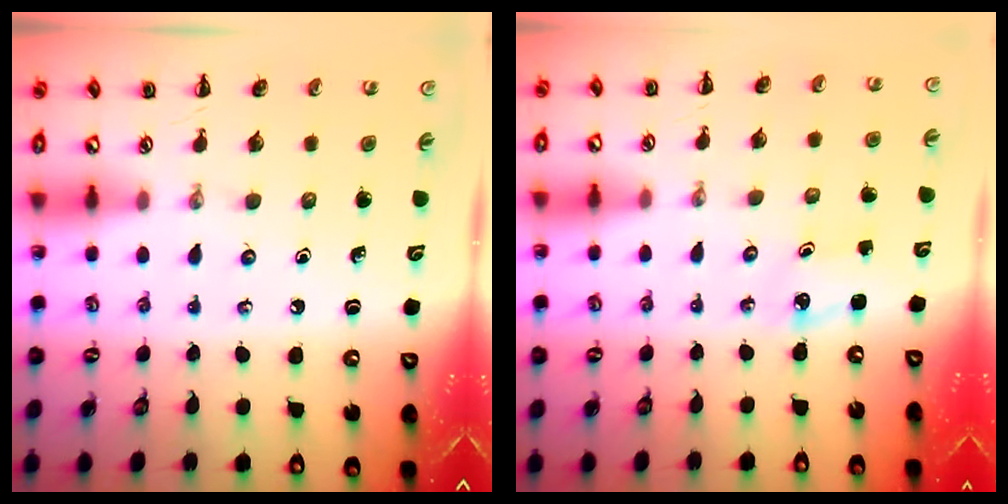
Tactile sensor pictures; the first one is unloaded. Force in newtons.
{"total": 1.9, "press": 1.8, "slide": 0.3}